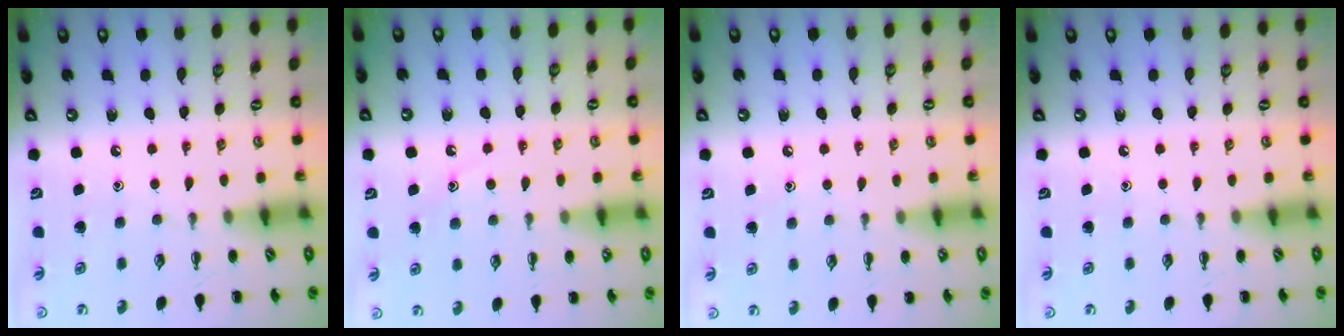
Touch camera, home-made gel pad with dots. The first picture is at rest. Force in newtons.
{"total": 9.1, "press": 9.0, "slide": 1.4}
{"total": 4.7, "press": 4.5, "slide": 1.4}
{"total": 0.0}